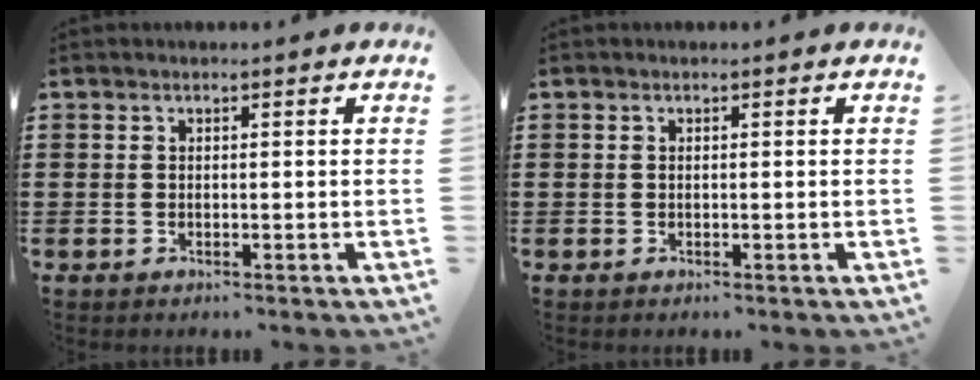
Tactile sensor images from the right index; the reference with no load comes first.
{"total": 0.0}